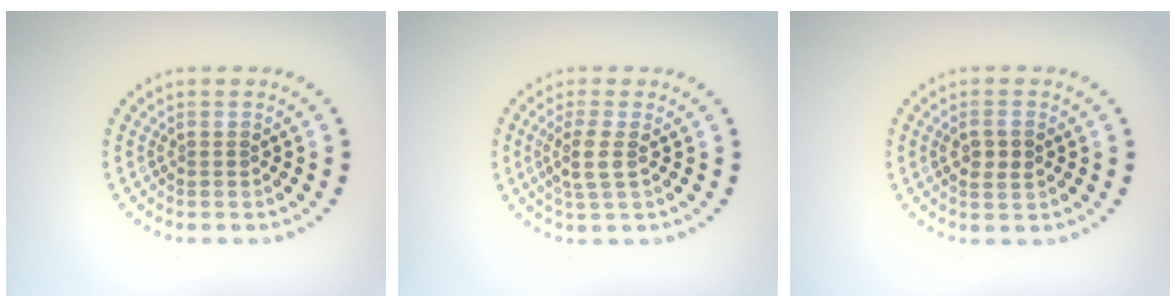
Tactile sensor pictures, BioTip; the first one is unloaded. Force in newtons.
{"total": 2.4, "press": 2.0, "slide": 1.2}
{"total": 2.1, "press": 2.0, "slide": 0.4}